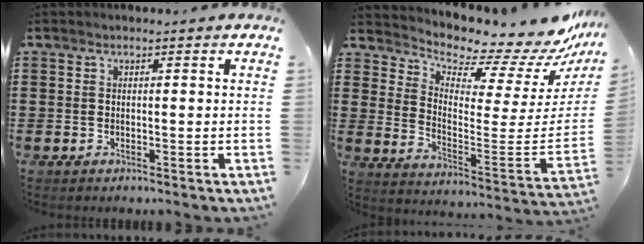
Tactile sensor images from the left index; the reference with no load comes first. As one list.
[{"total": 6.0, "force": [5.8, 1.1, 1.0], "torque": [-0.034, -0.077, 0.090]}]